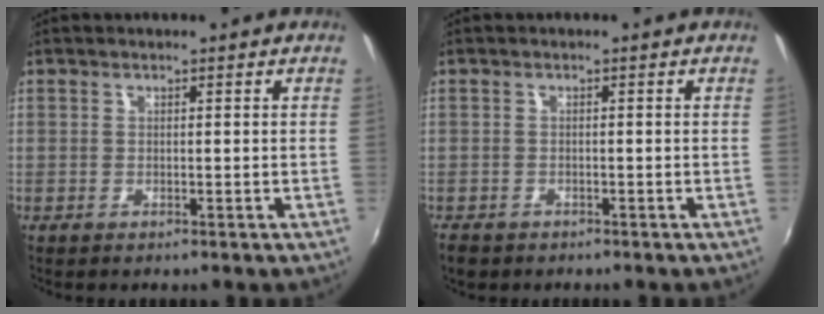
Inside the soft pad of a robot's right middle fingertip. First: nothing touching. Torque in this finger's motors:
{"motor_torque": [0.32, -0.29, 0.08, 0.02]}